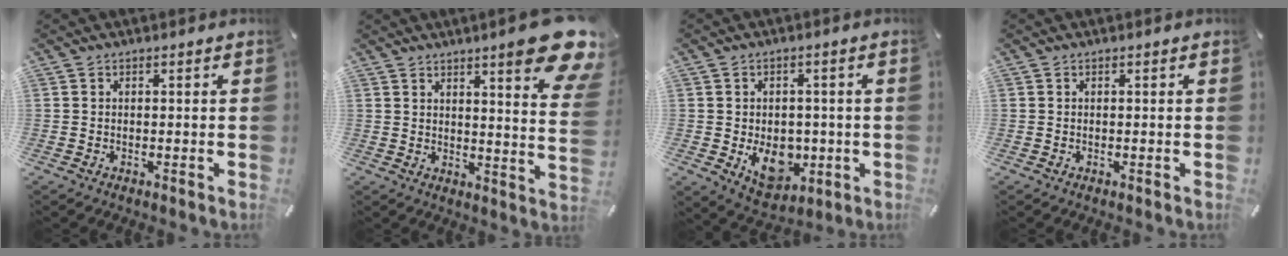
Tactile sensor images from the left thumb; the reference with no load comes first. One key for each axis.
{"total": 14.7, "fx": 9.3, "fy": 2.6, "fz": 11.1, "tx": -0.157, "ty": -0.070, "tz": 0.151}
{"total": 10.8, "fx": -2.3, "fy": 8.1, "fz": 6.8, "tx": -0.088, "ty": -0.004, "tz": -0.035}
{"total": 0.0}